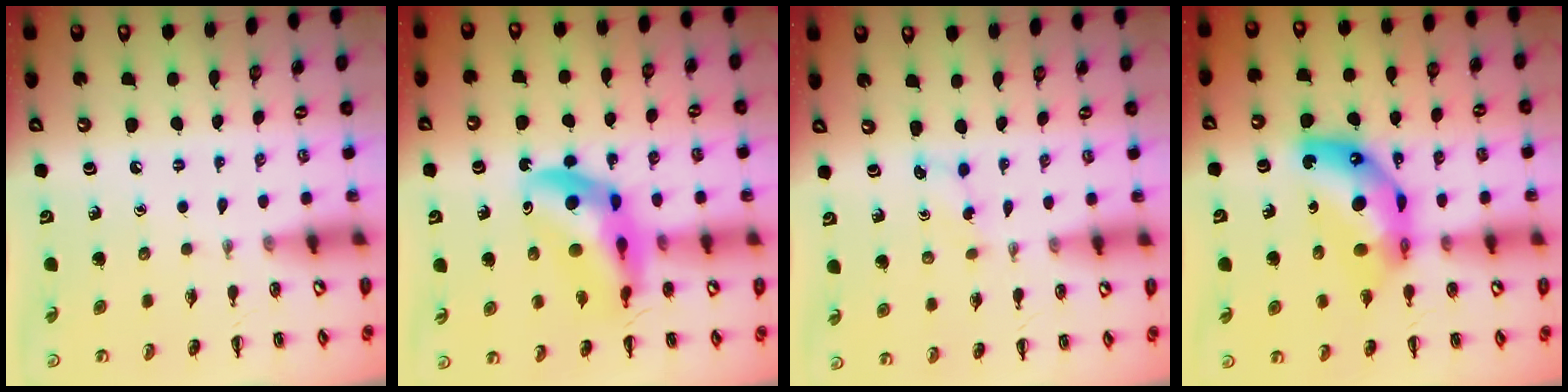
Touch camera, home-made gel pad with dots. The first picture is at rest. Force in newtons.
{"total": 13.8, "press": 13.2, "slide": 4.0}
{"total": 3.2, "press": 3.0, "slide": 1.0}
{"total": 11.1, "press": 10.4, "slide": 3.9}